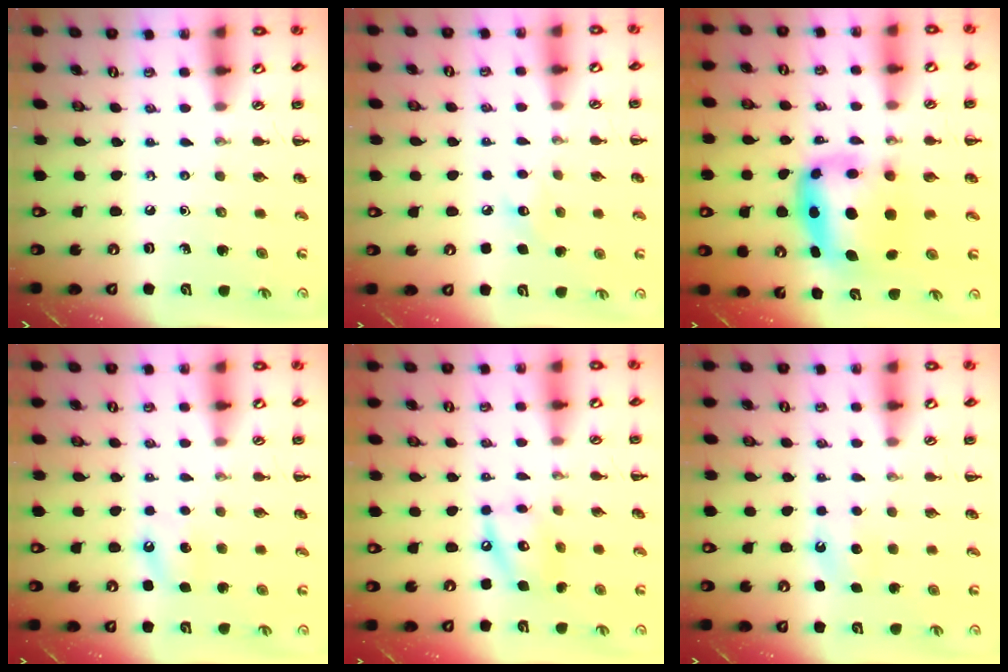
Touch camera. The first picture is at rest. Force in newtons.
{"total": 6.8, "press": 6.6, "slide": 1.7}
{"total": 7.1, "press": 6.9, "slide": 1.9}
{"total": 6.9, "press": 6.7, "slide": 1.8}
{"total": 11.1, "press": 10.9, "slide": 1.8}
{"total": 5.3, "press": 5.2, "slide": 1.2}